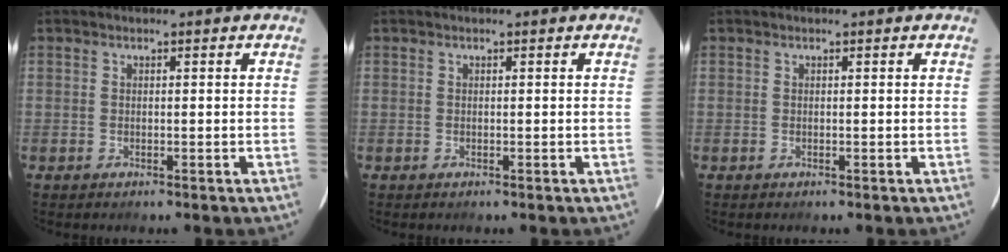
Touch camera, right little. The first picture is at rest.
{"total": 0.0}
{"total": 0.0}